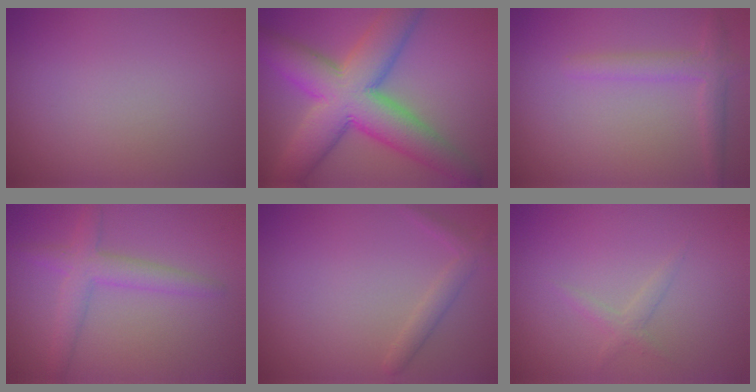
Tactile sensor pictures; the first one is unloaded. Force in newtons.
{"total": 11.2, "press": 11.2, "slide": 0.2}
{"total": 2.4, "press": 2.4, "slide": 0.0}
{"total": 2.6, "press": 2.6, "slide": 0.2}
{"total": 1.5, "press": 1.5, "slide": 0.1}
{"total": 1.2, "press": 1.2, "slide": 0.1}